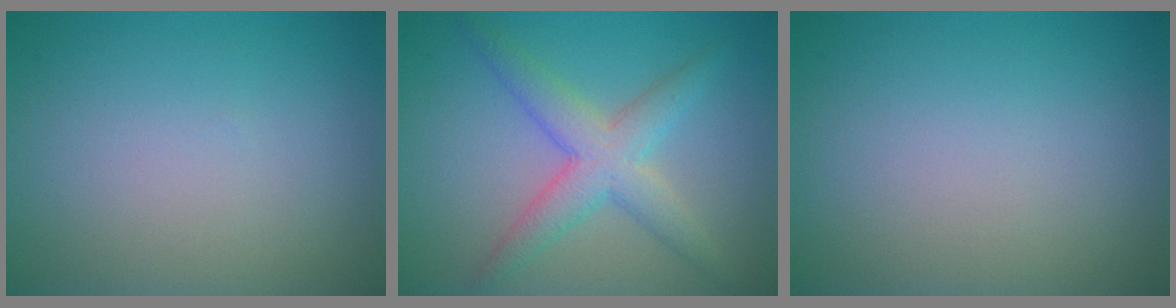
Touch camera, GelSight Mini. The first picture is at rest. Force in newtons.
{"total": 4.4, "press": 4.4, "slide": 0.1}
{"total": 0.0}